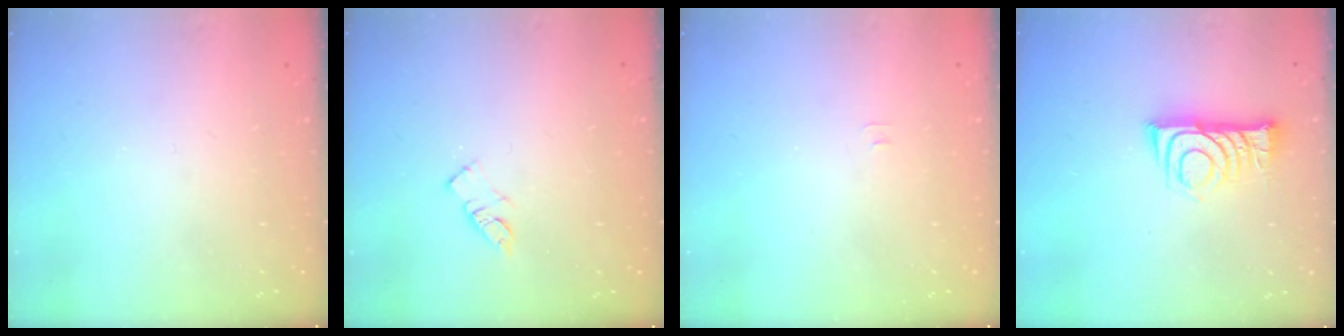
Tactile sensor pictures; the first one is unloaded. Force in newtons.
{"total": 5.8, "press": 5.8, "slide": 0.1}
{"total": 2.9, "press": 2.9, "slide": 0.3}
{"total": 11.1, "press": 11.0, "slide": 1.0}